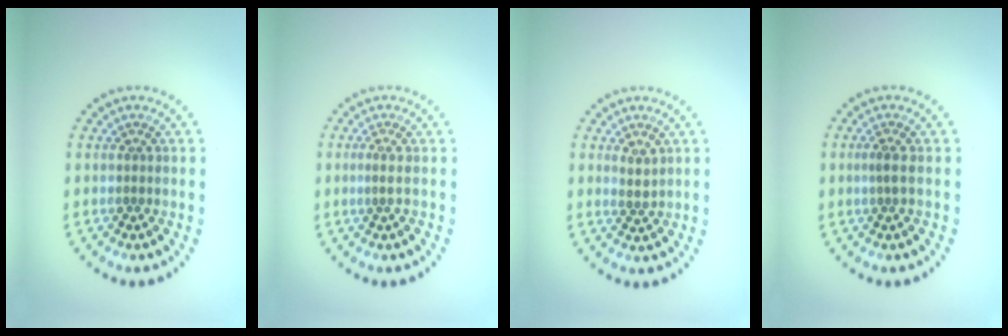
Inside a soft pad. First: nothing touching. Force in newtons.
{"total": 0.7, "press": 0.4, "slide": 0.6}
{"total": 1.4, "press": 1.1, "slide": 0.8}
{"total": 1.2, "press": 1.0, "slide": 0.7}